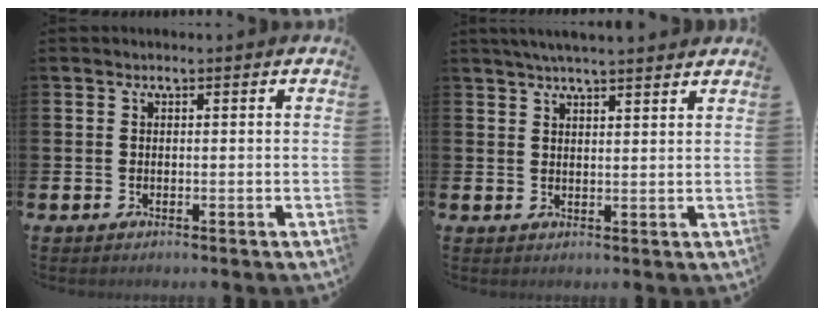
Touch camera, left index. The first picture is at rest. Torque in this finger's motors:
{"motor_torque": [0.75, -0.77, 0.83, 0.19]}